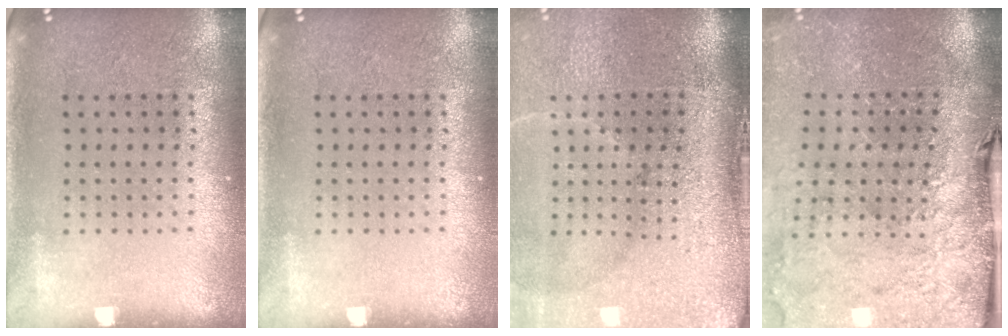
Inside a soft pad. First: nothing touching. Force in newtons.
{"total": 0.0}
{"total": 4.8, "press": 4.0, "slide": 2.7}
{"total": 3.5, "press": 3.1, "slide": 1.8}